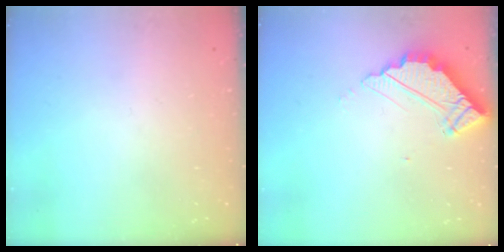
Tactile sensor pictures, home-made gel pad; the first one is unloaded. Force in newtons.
{"total": 4.4, "press": 4.4, "slide": 0.3}